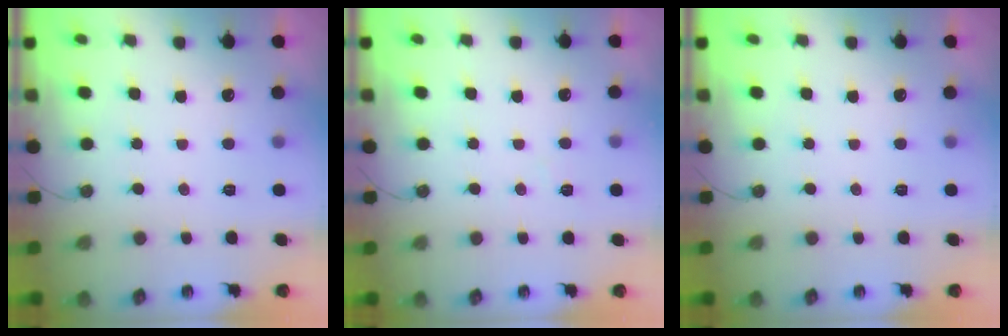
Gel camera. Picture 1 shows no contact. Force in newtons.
{"total": 5.8, "press": 5.7, "slide": 0.9}
{"total": 0.0}